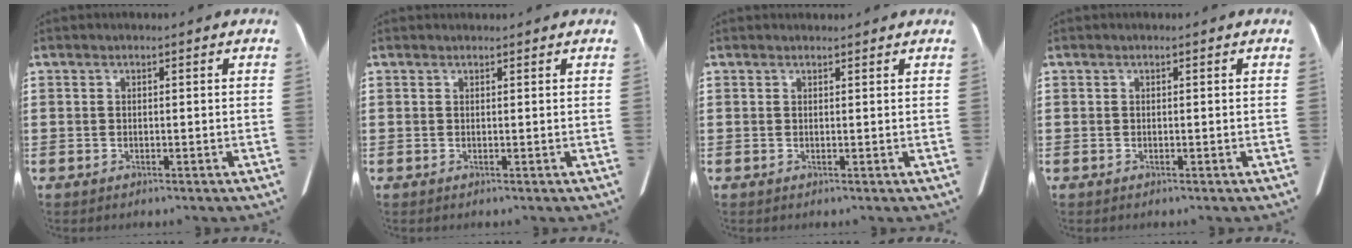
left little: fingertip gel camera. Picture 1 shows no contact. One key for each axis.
{"total": 0.5, "fx": 0.5, "fy": 0.1, "fz": 0.0, "tx": 0.006, "ty": -0.002, "tz": 0.008}
{"total": 0.8, "fx": 0.8, "fy": 0.2, "fz": 0.2, "tx": 0.003, "ty": -0.001, "tz": 0.012}
{"total": 0.0}